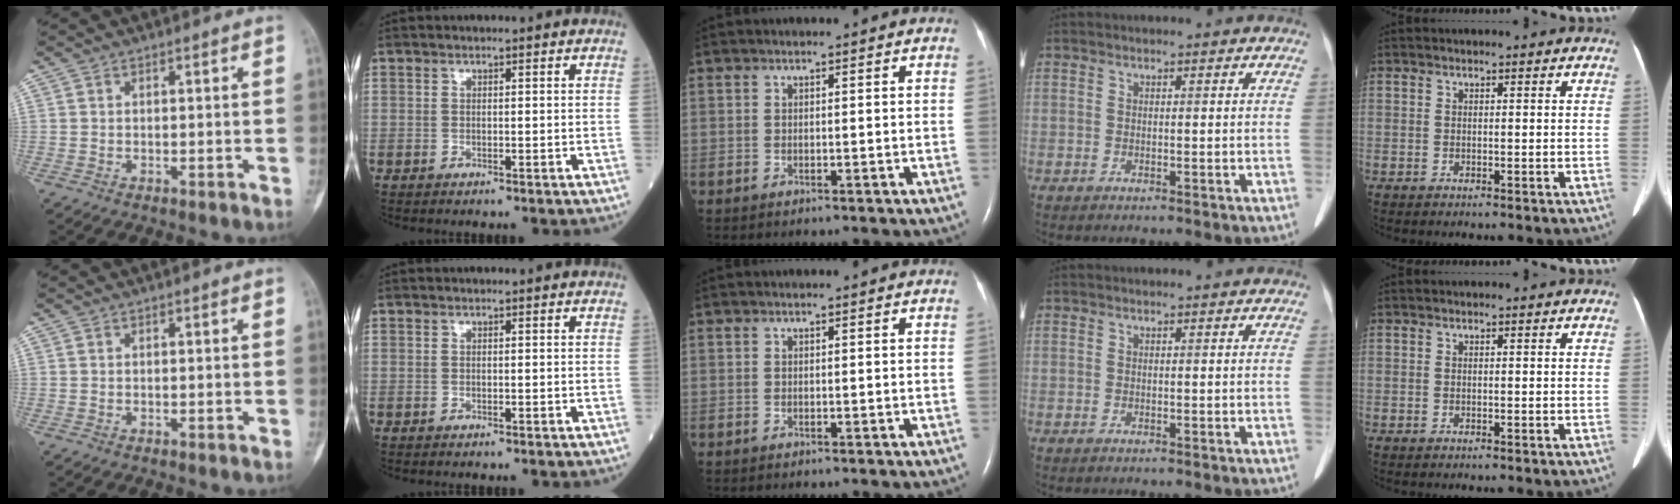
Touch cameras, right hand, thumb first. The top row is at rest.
{}